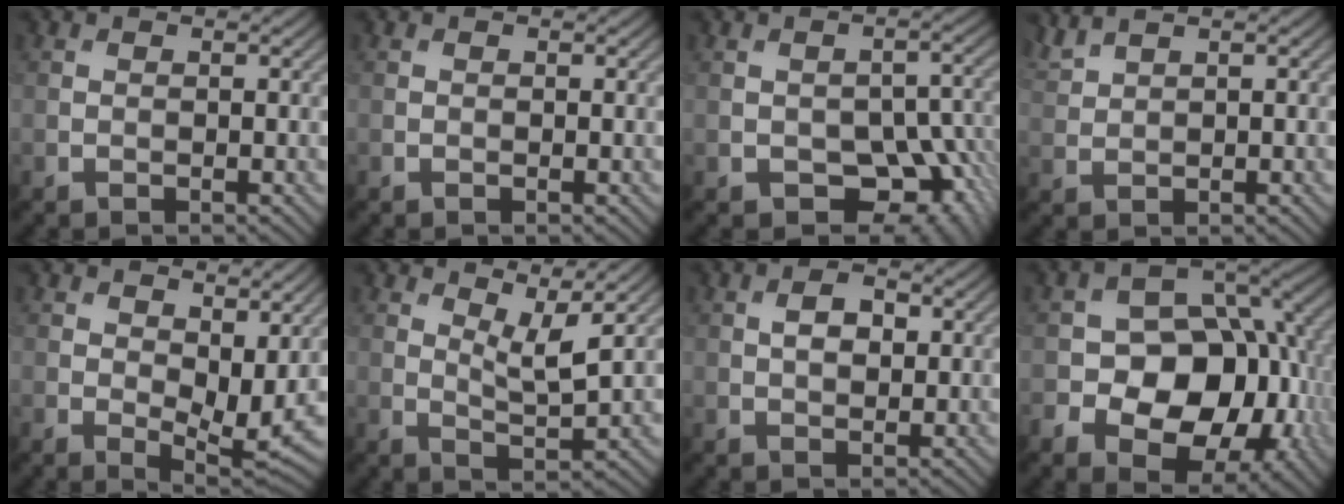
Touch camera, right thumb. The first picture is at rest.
{"total": 0.0}
{"total": 10.9, "force": [-5.2, 6.6, 6.9], "torque": [-0.086, -0.006, -0.065]}
{"total": 2.7, "force": [2.5, 0.3, 1.1], "torque": [-0.030, 0.010, 0.058]}
{"total": 7.4, "force": [1.5, 4.2, 5.9], "torque": [-0.102, -0.016, 0.027]}
{"total": 5.1, "force": [3.6, 0.9, 3.5], "torque": [-0.072, -0.010, 0.065]}
{"total": 2.8, "force": [0.6, 1.6, 2.2], "torque": [-0.040, 0.000, 0.011]}
{"total": 13.6, "force": [-2.5, 9.6, 9.3], "torque": [-0.133, -0.013, -0.049]}